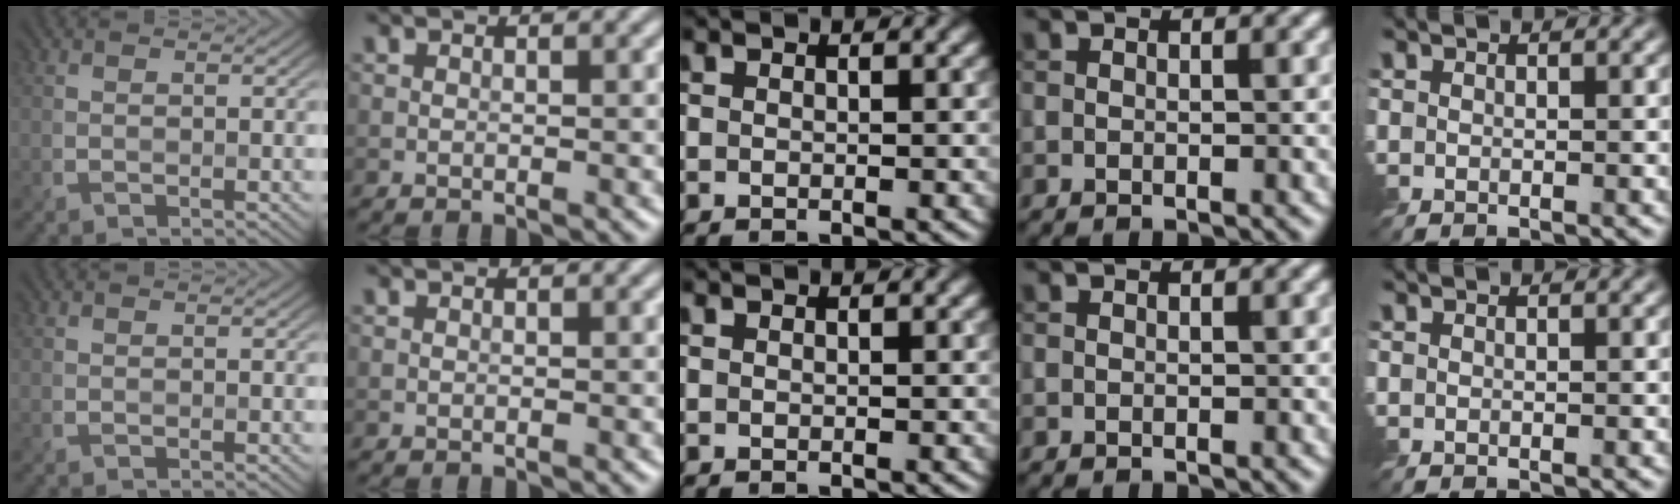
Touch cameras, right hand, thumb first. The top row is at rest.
{}